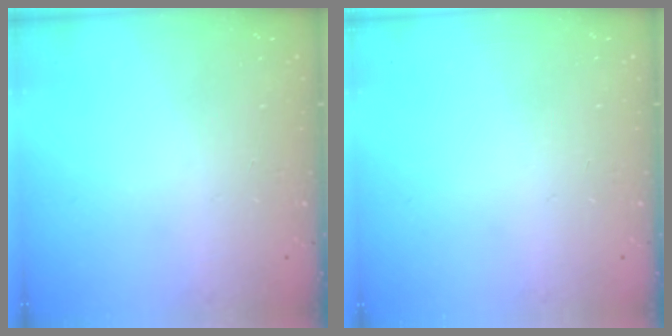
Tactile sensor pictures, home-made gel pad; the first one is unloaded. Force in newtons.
{"total": 0.0}